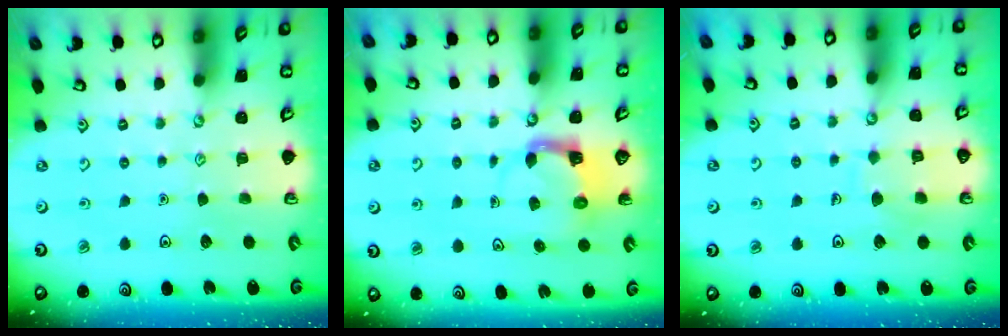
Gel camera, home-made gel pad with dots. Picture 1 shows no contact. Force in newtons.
{"total": 3.9, "press": 3.9, "slide": 0.7}
{"total": 7.3, "press": 7.3, "slide": 0.7}